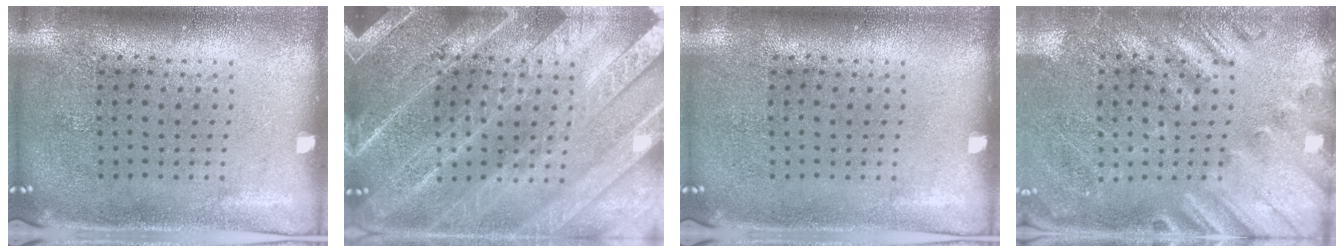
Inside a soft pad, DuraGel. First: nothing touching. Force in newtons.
{"total": 4.6, "press": 4.6, "slide": 0.5}
{"total": 0.0}
{"total": 2.3, "press": 2.1, "slide": 0.9}